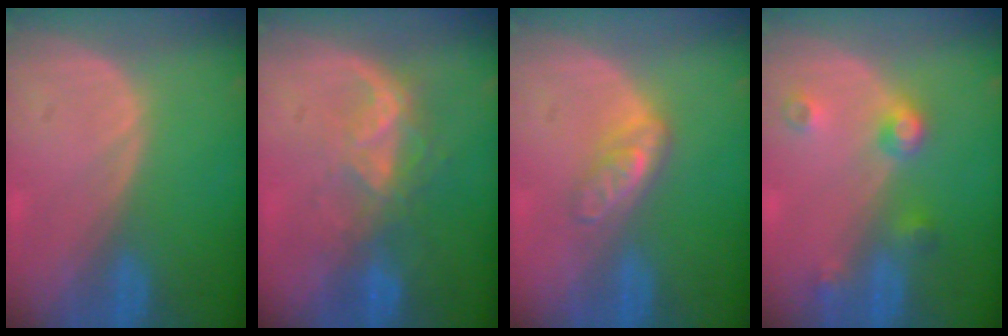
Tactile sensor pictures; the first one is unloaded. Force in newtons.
{"total": 6.4, "press": 5.9, "slide": 2.6}
{"total": 4.8, "press": 4.2, "slide": 2.3}
{"total": 4.5, "press": 4.0, "slide": 2.0}